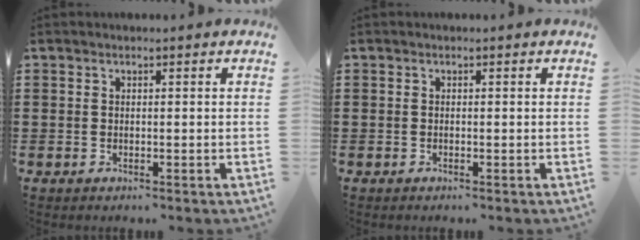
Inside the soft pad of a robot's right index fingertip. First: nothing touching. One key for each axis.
{"total": 0.0}